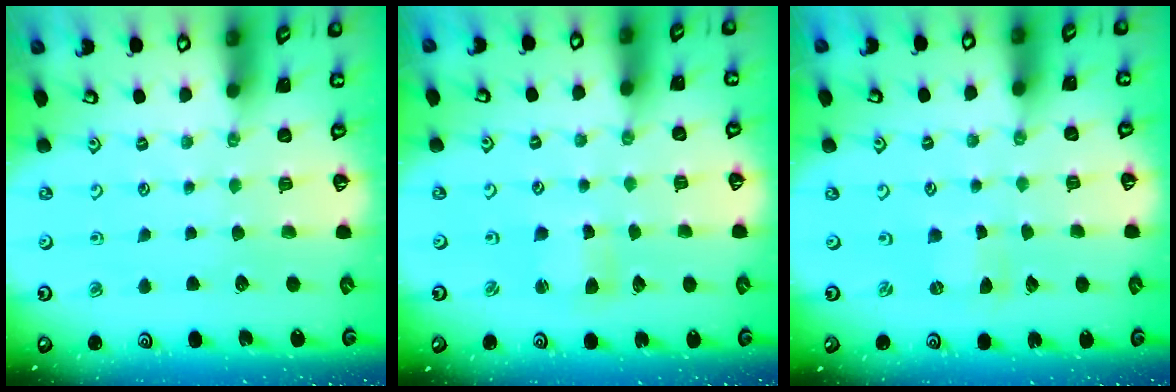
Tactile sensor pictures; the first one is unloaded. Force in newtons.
{"total": 2.4, "press": 2.4, "slide": 0.2}
{"total": 0.0}